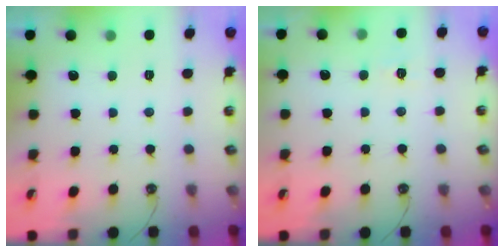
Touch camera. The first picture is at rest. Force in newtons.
{"total": 5.1, "press": 5.1, "slide": 0.5}